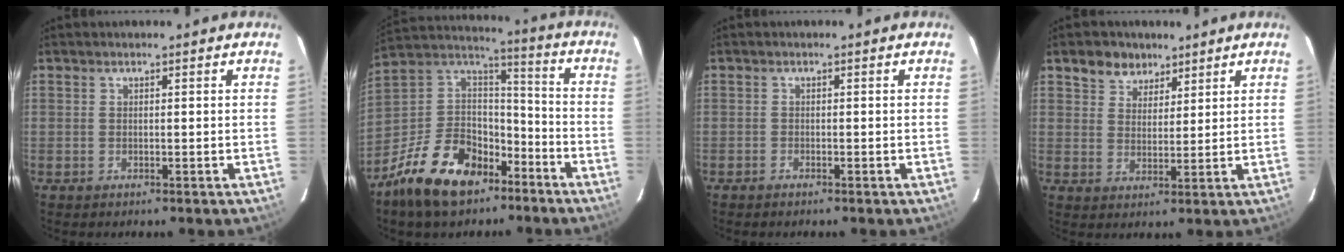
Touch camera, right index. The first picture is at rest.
{"total": 20.5, "force": [-13.0, 11.8, 10.5], "torque": [-0.236, 0.031, -0.213]}
{"total": 0.7, "force": [-0.7, 0.2, 0.1], "torque": [-0.006, 0.001, -0.014]}
{"total": 5.8, "force": [3.9, 4.0, 1.4], "torque": [-0.024, 0.016, 0.067]}